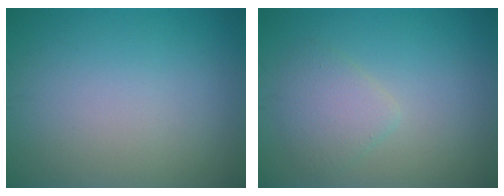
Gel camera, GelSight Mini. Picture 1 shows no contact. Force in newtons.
{"total": 2.5, "press": 2.5, "slide": 0.2}